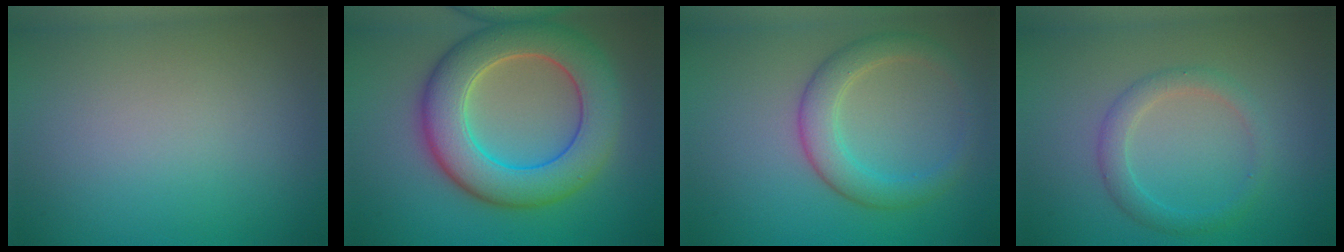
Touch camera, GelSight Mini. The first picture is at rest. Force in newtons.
{"total": 8.9, "press": 8.9, "slide": 0.6}
{"total": 3.7, "press": 3.7, "slide": 0.0}
{"total": 2.2, "press": 2.2, "slide": 0.0}